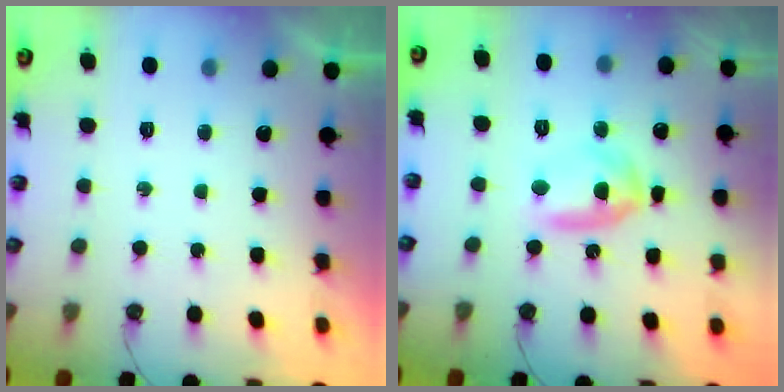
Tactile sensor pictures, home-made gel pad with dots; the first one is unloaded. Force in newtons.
{"total": 8.1, "press": 8.1, "slide": 0.4}